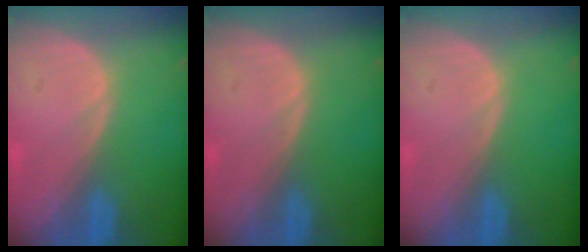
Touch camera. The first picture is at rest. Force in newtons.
{"total": 0.0}
{"total": 0.0}